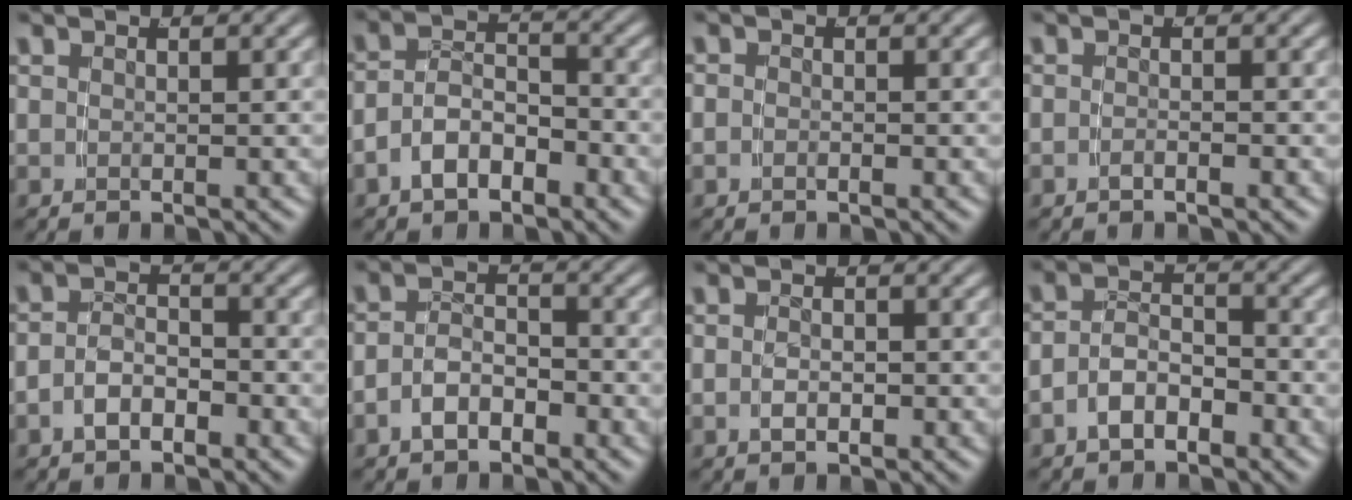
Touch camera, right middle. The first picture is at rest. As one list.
[{"total": 4.8, "force": [-2.5, 3.4, 2.4], "torque": [-0.040, -0.008, -0.045]}, {"total": 0.8, "force": [-0.6, 0.5, 0.2], "torque": [-0.008, -0.004, -0.011]}, {"total": 1.0, "force": [-0.9, 0.0, 0.3], "torque": [-0.007, 0.002, -0.019]}, {"total": 3.0, "force": [-1.7, 1.8, 1.7], "torque": [-0.026, -0.002, -0.031]}, {"total": 3.4, "force": [-2.0, 2.1, 1.8], "torque": [-0.025, -0.003, -0.037]}, {"total": 1.3, "force": [-0.6, 0.5, 1.0], "torque": [-0.018, -0.003, -0.006]}, {"total": 4.1, "force": [-2.2, 2.8, 2.0], "torque": [-0.032, -0.005, -0.041]}]